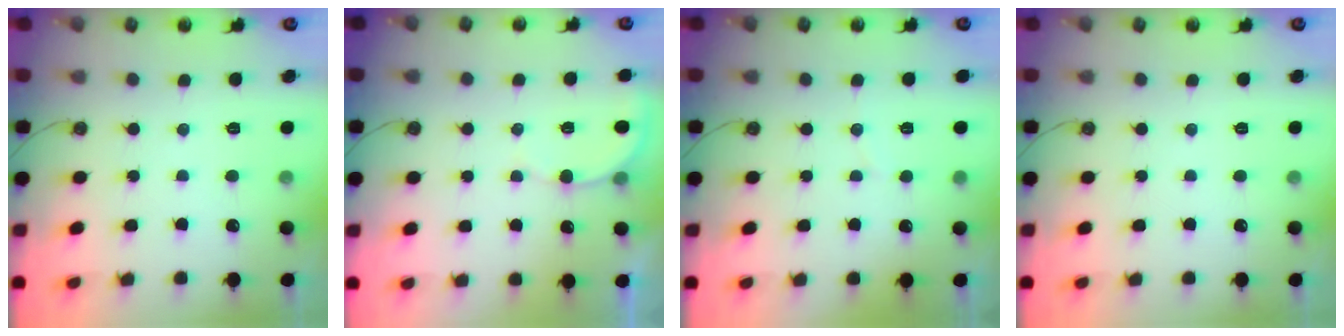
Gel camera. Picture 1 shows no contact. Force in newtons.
{"total": 5.0, "press": 4.9, "slide": 0.3}
{"total": 1.8, "press": 1.5, "slide": 1.1}
{"total": 0.0}